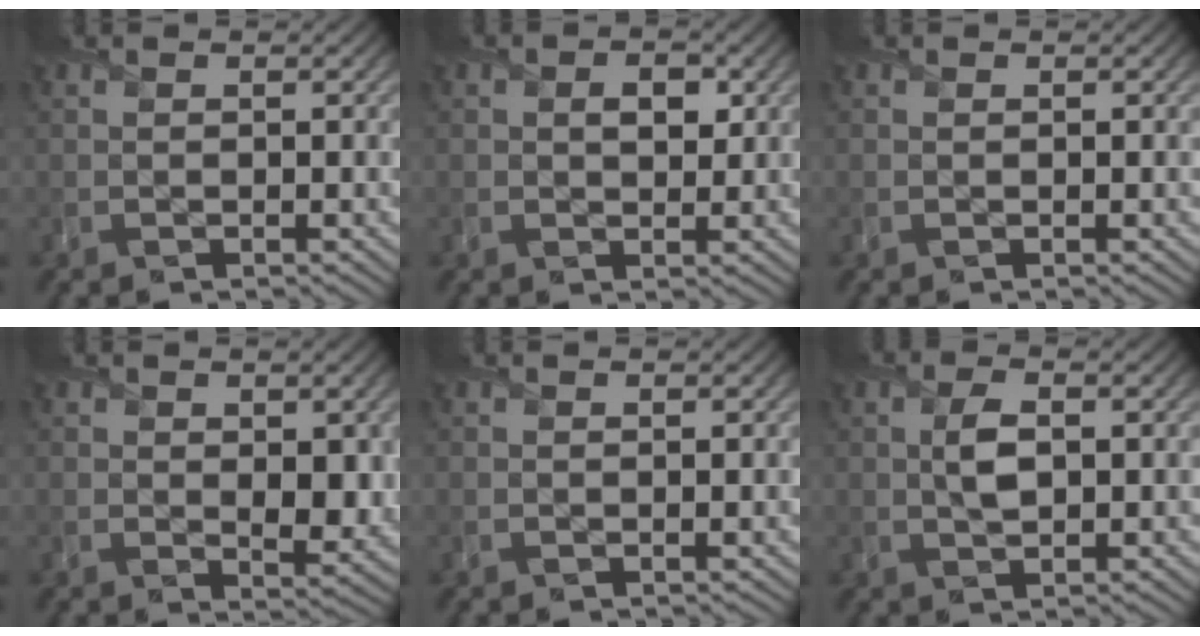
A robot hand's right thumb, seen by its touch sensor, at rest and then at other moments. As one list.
[{"total": 2.6, "force": [0.7, 1.7, 1.8], "torque": [-0.026, -0.005, 0.010]}, {"total": 0.0}, {"total": 4.3, "force": [0.6, 2.5, 3.5], "torque": [-0.052, -0.013, 0.019]}, {"total": 0.0}, {"total": 3.3, "force": [0.4, 1.7, 2.8], "torque": [-0.059, 0.000, 0.007]}]